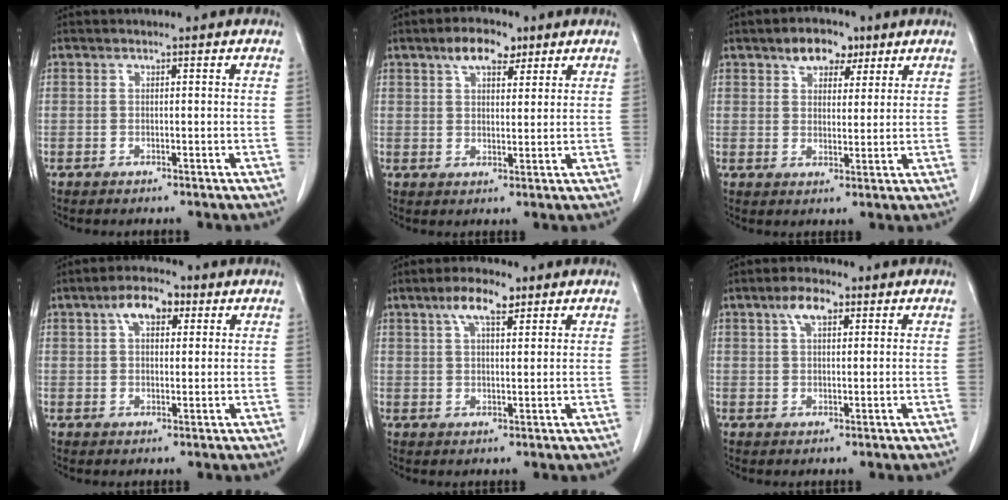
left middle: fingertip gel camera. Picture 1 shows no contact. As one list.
[{"total": 5.6, "force": [3.5, 2.5, 3.6], "torque": [-0.064, 0.012, 0.060]}, {"total": 5.7, "force": [3.5, 3.2, 3.0], "torque": [-0.043, 0.012, 0.057]}, {"total": 5.7, "force": [2.6, 2.9, 4.2], "torque": [-0.075, 0.020, 0.042]}, {"total": 5.5, "force": [3.3, 1.7, 4.1], "torque": [-0.083, 0.012, 0.057]}, {"total": 4.2, "force": [2.1, 1.8, 3.2], "torque": [-0.065, 0.012, 0.039]}]